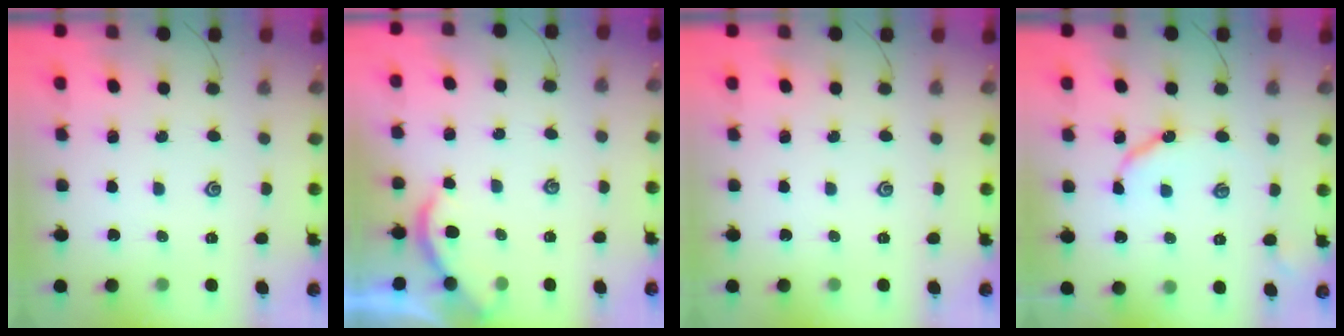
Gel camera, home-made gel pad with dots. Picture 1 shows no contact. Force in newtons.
{"total": 2.0, "press": 2.0, "slide": 0.1}
{"total": 0.0}
{"total": 6.3, "press": 6.3, "slide": 0.4}